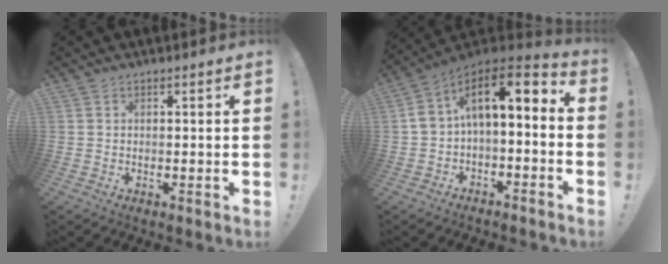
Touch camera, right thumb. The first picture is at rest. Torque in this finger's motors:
{"motor_torque": [0.55, 0.95, 0.38, 0.03, 0.25]}